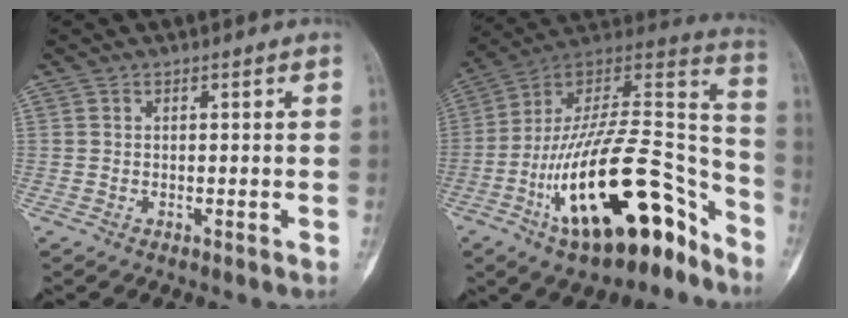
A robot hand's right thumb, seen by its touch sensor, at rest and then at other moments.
{"total": 28.4, "force": [-14.6, 11.8, 21.3], "torque": [-0.311, 0.099, -0.239]}